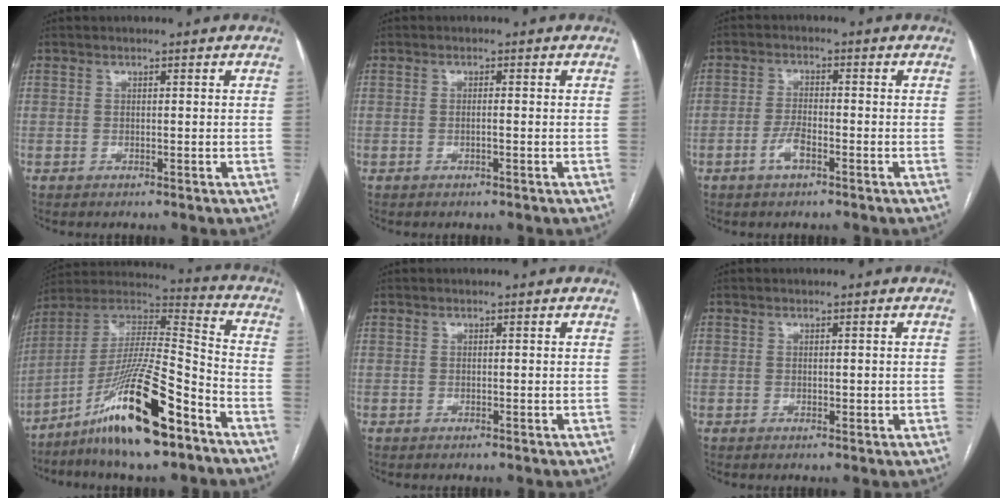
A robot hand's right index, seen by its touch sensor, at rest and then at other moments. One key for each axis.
{"total": 0.9, "fx": -0.2, "fy": 0.1, "fz": 0.9, "tx": -0.017, "ty": 0.000, "tz": -0.003}
{"total": 3.4, "fx": -1.8, "fy": 1.0, "fz": 2.7, "tx": -0.054, "ty": 0.002, "tz": -0.036}
{"total": 19.4, "fx": -11.6, "fy": 2.2, "fz": 15.3, "tx": -0.304, "ty": -0.011, "tz": -0.208}
{"total": 0.0}
{"total": 1.2, "fx": 0.1, "fy": 0.8, "fz": 0.9, "tx": -0.013, "ty": 0.002, "tz": 0.004}